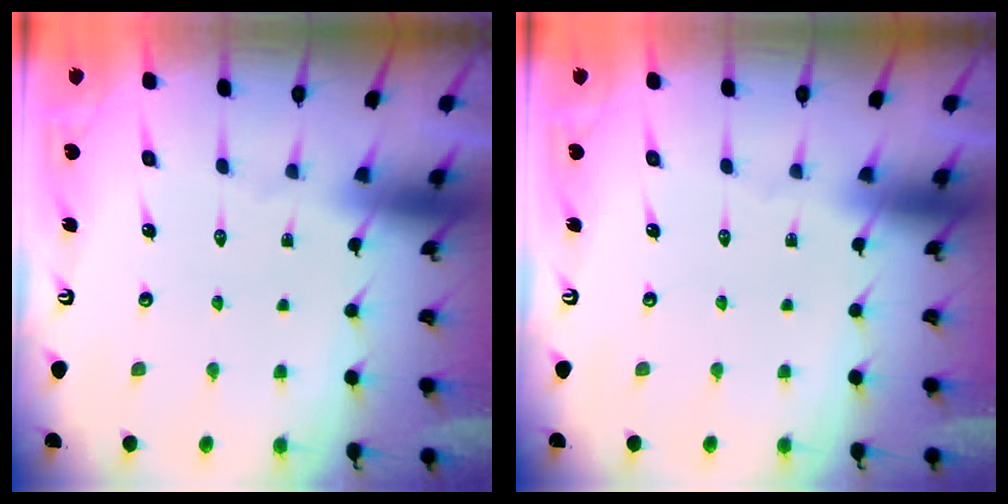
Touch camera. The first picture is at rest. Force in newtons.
{"total": 0.0}